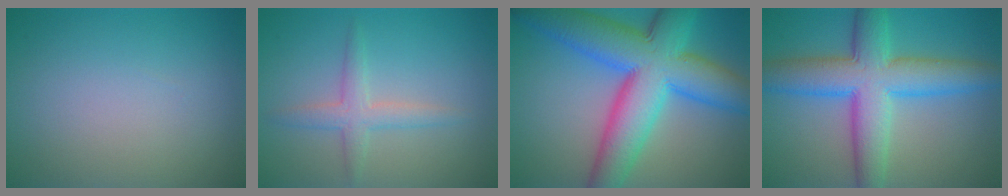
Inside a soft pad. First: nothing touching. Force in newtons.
{"total": 2.5, "press": 2.5, "slide": 0.1}
{"total": 12.7, "press": 12.7, "slide": 0.3}
{"total": 8.9, "press": 8.9, "slide": 0.2}